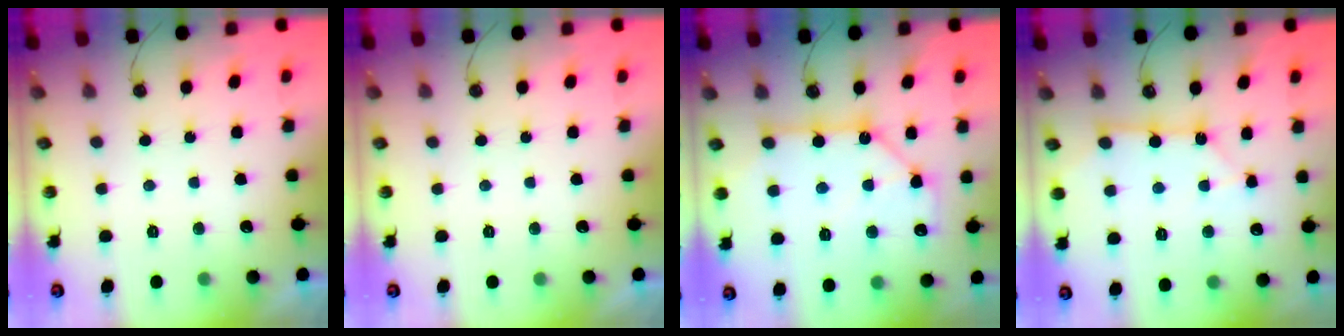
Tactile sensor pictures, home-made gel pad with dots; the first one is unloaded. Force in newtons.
{"total": 0.0}
{"total": 11.2, "press": 11.2, "slide": 0.7}
{"total": 6.0, "press": 6.0, "slide": 0.4}